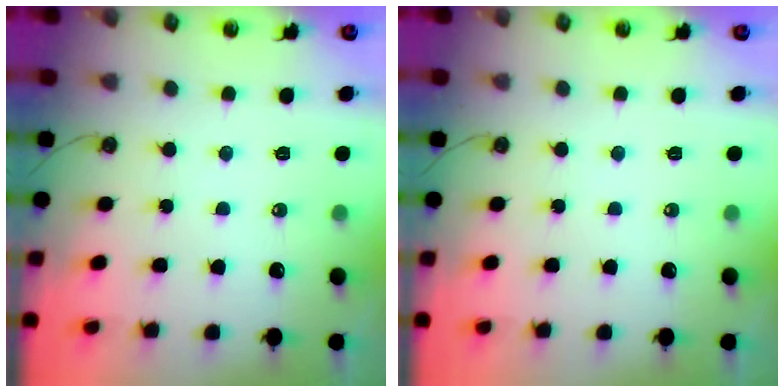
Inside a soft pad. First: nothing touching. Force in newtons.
{"total": 0.0}